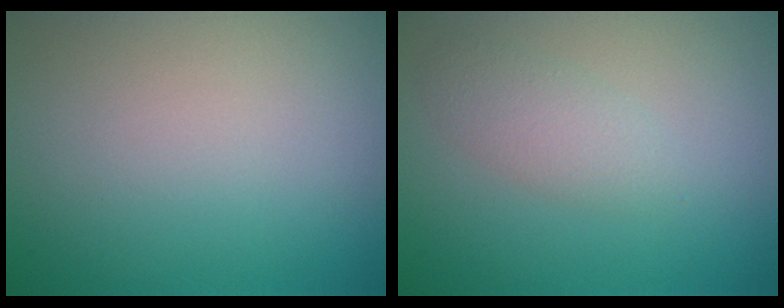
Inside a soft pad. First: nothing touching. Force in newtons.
{"total": 2.0, "press": 2.0, "slide": 0.1}